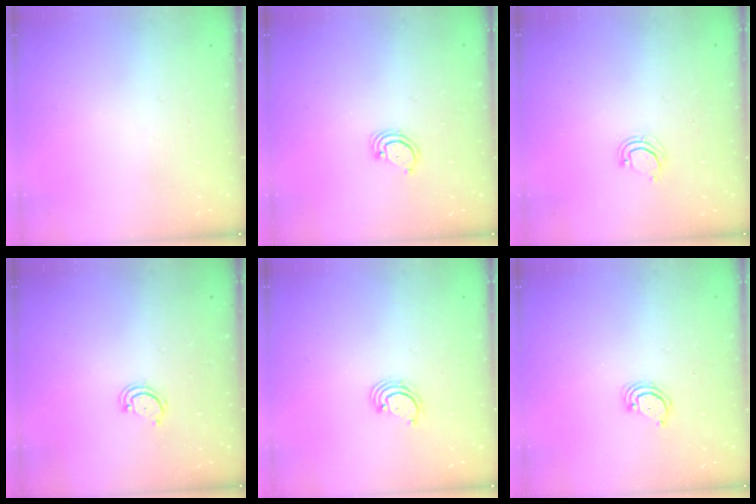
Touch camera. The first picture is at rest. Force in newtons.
{"total": 2.9, "press": 2.9, "slide": 0.2}
{"total": 2.2, "press": 2.2, "slide": 0.1}
{"total": 2.6, "press": 2.6, "slide": 0.3}
{"total": 2.6, "press": 2.6, "slide": 0.3}
{"total": 2.9, "press": 2.9, "slide": 0.2}